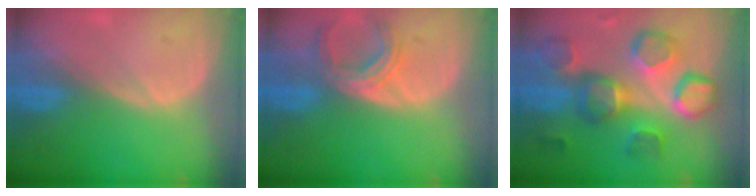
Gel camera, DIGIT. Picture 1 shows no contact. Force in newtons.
{"total": 6.0, "press": 5.6, "slide": 2.3}
{"total": 11.0, "press": 10.6, "slide": 2.7}